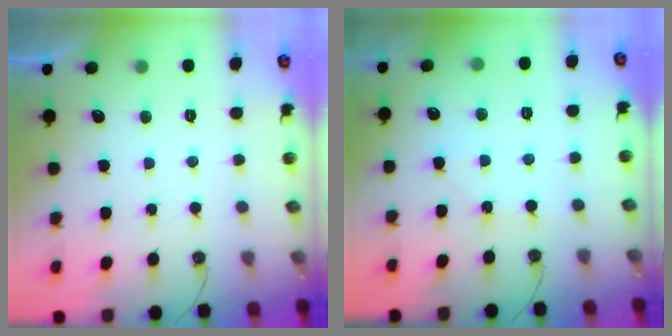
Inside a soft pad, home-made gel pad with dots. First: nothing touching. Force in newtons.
{"total": 3.3, "press": 3.2, "slide": 0.5}